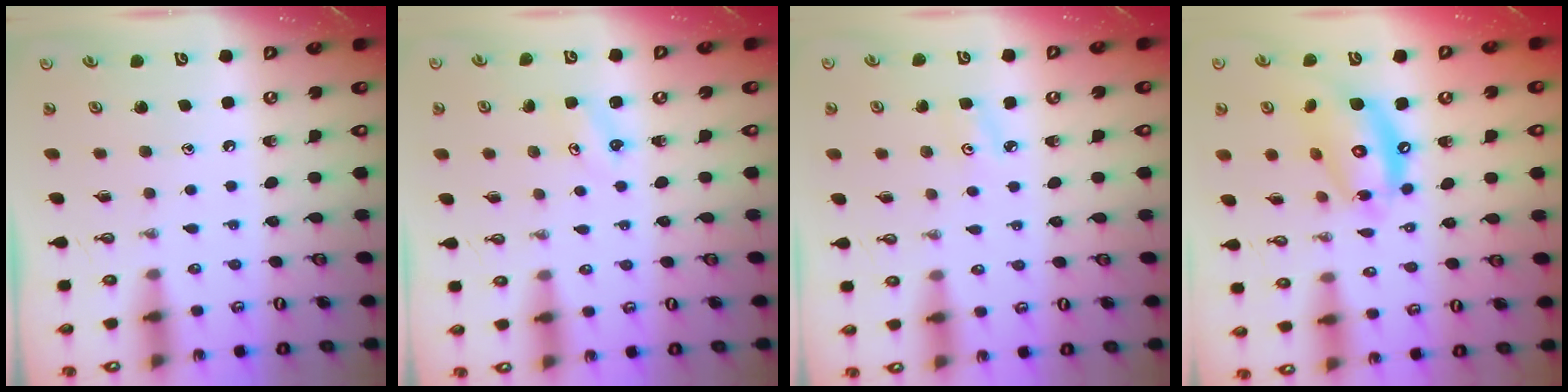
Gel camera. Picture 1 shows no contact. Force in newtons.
{"total": 2.9, "press": 2.9, "slide": 0.3}
{"total": 3.7, "press": 3.7, "slide": 0.4}
{"total": 14.3, "press": 14.2, "slide": 1.3}